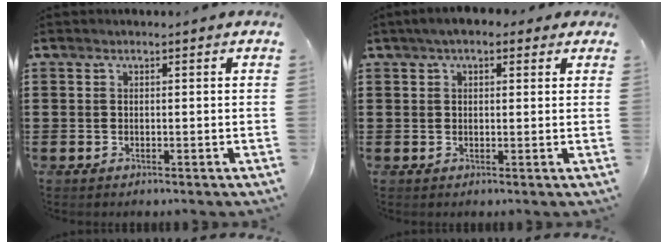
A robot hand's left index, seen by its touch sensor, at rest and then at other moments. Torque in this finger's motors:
{"motor_torque": [2.14, 0.00, 0.55, 0.08]}